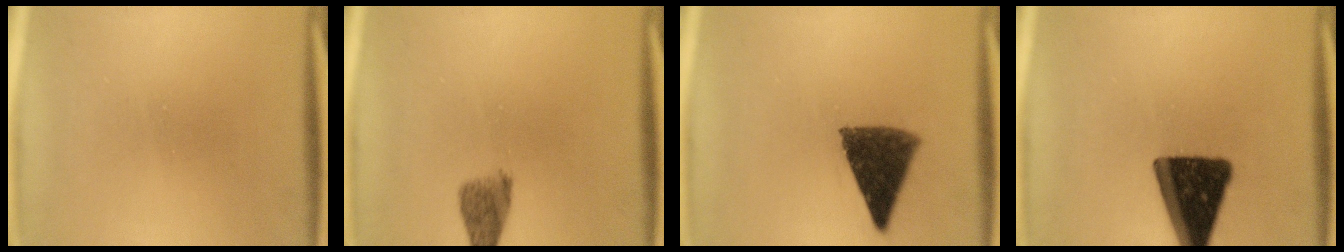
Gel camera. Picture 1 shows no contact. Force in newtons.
{"total": 3.9}
{"total": 10.1}
{"total": 16.3}